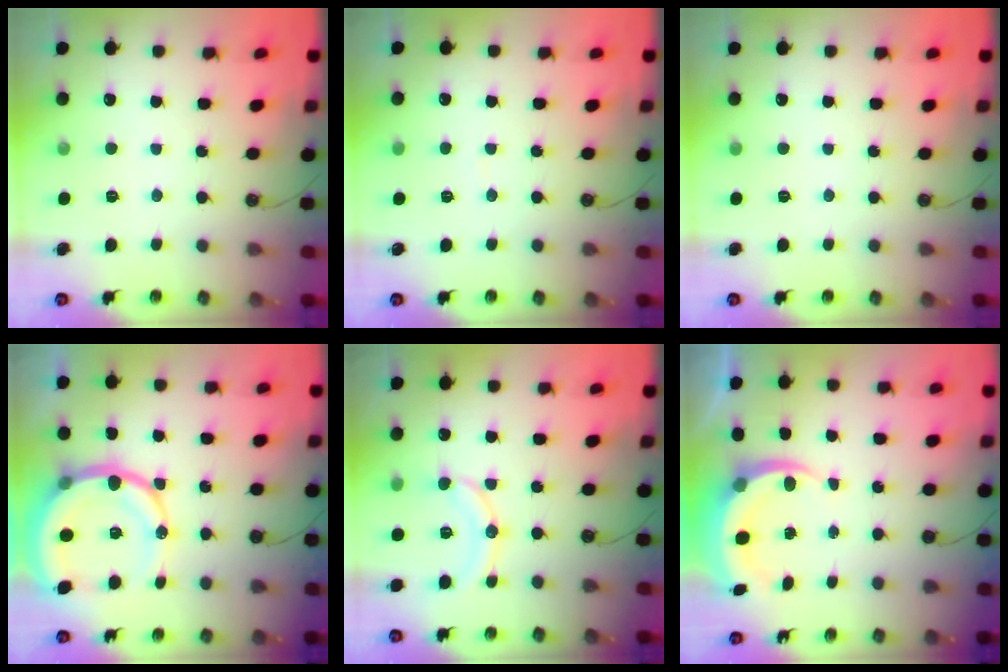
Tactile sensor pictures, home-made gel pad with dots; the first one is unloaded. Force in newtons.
{"total": 2.3, "press": 2.3, "slide": 0.3}
{"total": 0.0}
{"total": 19.2, "press": 18.9, "slide": 3.4}
{"total": 12.1, "press": 12.0, "slide": 1.6}
{"total": 7.2, "press": 7.0, "slide": 1.4}